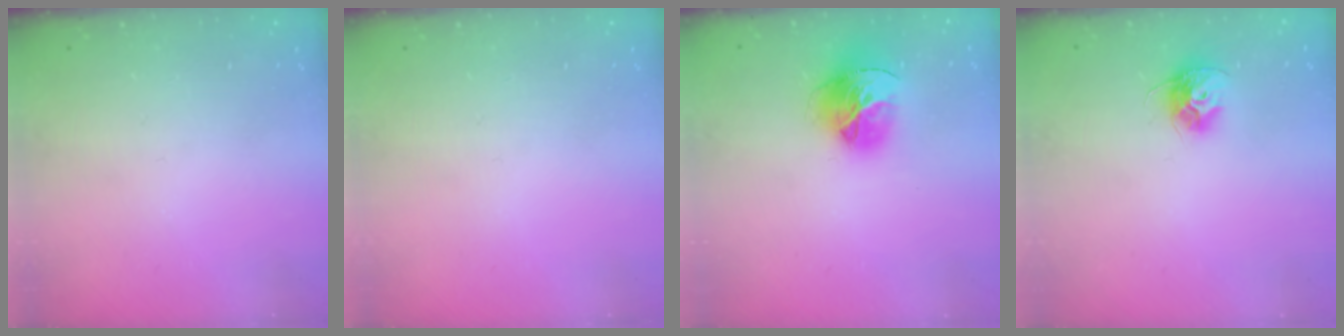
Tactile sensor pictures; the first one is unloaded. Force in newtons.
{"total": 0.0}
{"total": 16.0, "press": 15.9, "slide": 1.7}
{"total": 9.8, "press": 9.8, "slide": 0.3}